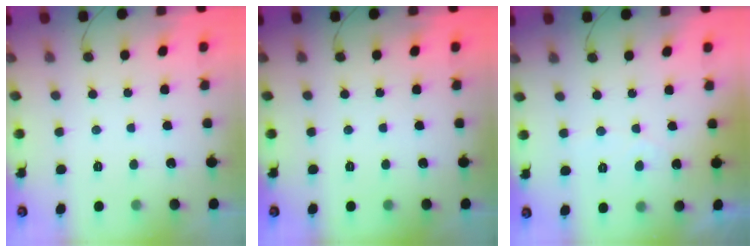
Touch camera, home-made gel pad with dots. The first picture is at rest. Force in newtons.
{"total": 0.0}
{"total": 2.2, "press": 2.2, "slide": 0.1}